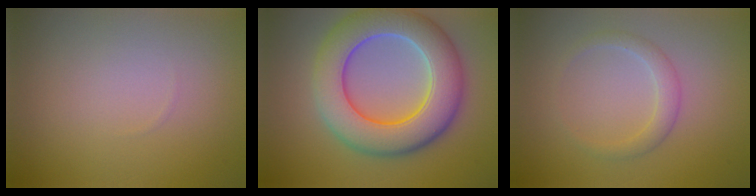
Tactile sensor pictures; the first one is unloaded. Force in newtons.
{"total": 10.0, "press": 10.0, "slide": 0.4}
{"total": 1.9, "press": 1.9, "slide": 0.1}